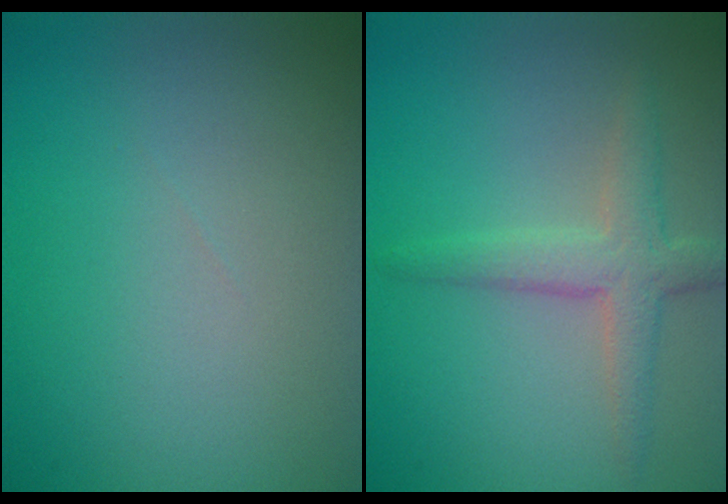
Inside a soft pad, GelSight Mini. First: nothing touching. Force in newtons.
{"total": 3.0, "press": 3.0, "slide": 0.1}